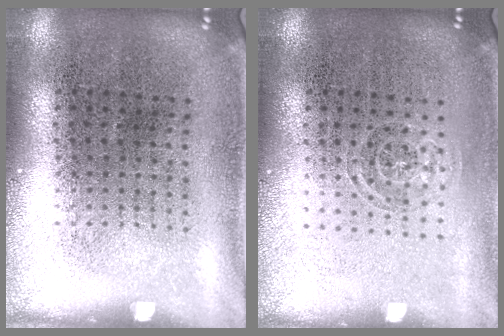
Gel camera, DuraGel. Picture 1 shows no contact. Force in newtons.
{"total": 0.9, "press": 0.6, "slide": 0.7}